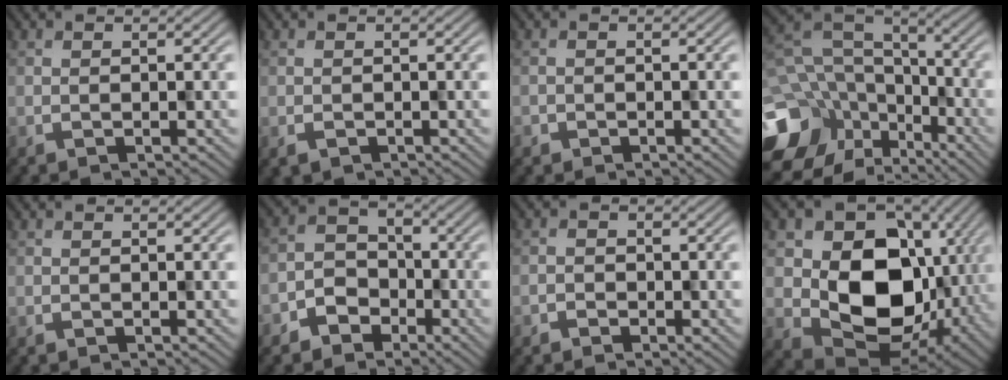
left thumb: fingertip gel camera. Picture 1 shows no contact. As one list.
[{"total": 1.1, "force": [-0.6, 0.9, 0.1], "torque": [-0.003, -0.007, -0.006]}, {"total": 0.9, "force": [-0.5, 0.6, -0.5], "torque": [0.012, -0.004, -0.006]}, {"total": 13.7, "force": [-6.1, 10.4, 6.5], "torque": [-0.191, -0.035, -0.085]}, {"total": 0.0}, {"total": 4.9, "force": [-3.2, 3.6, 0.9], "torque": [-0.009, 0.002, -0.066]}, {"total": 1.2, "force": [-0.8, 0.7, -0.6], "torque": [0.016, -0.001, -0.014]}, {"total": 12.7, "force": [1.4, 10.0, 7.6], "torque": [-0.128, -0.030, 0.035]}]